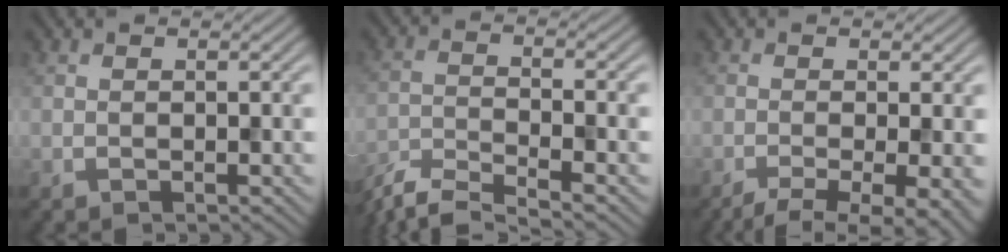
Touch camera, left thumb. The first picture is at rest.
{"total": 7.1, "force": [-6.2, 1.2, 3.4], "torque": [-0.067, -0.009, -0.121]}
{"total": 7.2, "force": [-3.7, 1.8, 5.8], "torque": [-0.082, -0.010, -0.058]}